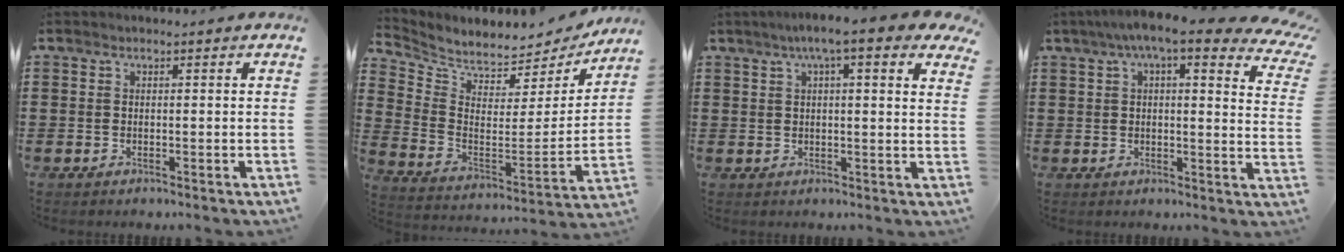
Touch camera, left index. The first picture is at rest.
{"total": 4.5, "force": [4.4, 1.2, -0.2], "torque": [-0.032, -0.055, 0.074]}
{"total": 6.5, "force": [4.3, 0.2, 4.8], "torque": [-0.096, -0.002, 0.072]}
{"total": 8.0, "force": [5.9, 0.5, 5.4], "torque": [-0.107, -0.020, 0.099]}